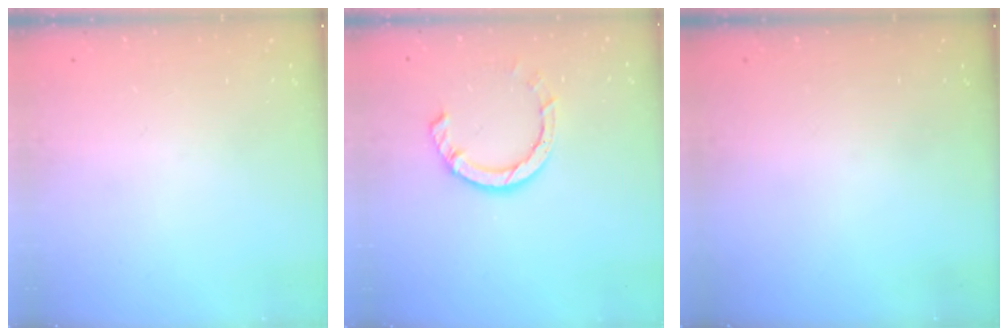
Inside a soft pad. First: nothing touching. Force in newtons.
{"total": 7.1, "press": 7.0, "slide": 1.1}
{"total": 0.0}